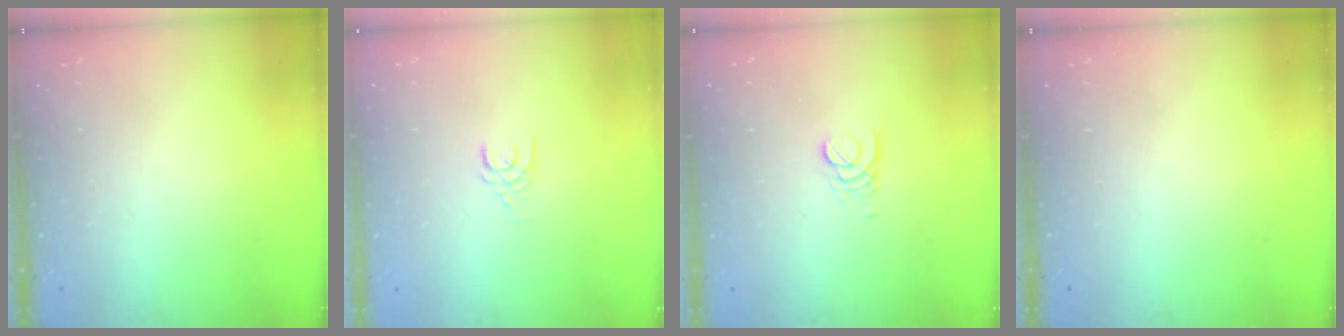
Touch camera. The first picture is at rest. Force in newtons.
{"total": 2.4, "press": 2.4, "slide": 0.2}
{"total": 2.2, "press": 2.2, "slide": 0.3}
{"total": 0.0}